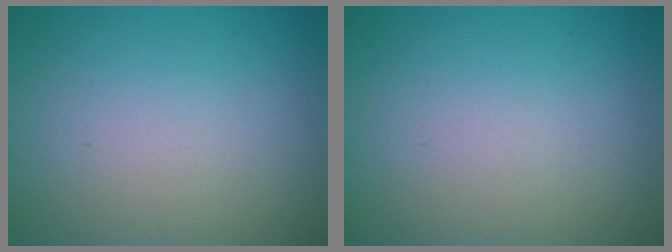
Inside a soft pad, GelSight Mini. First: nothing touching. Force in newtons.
{"total": 0.0}